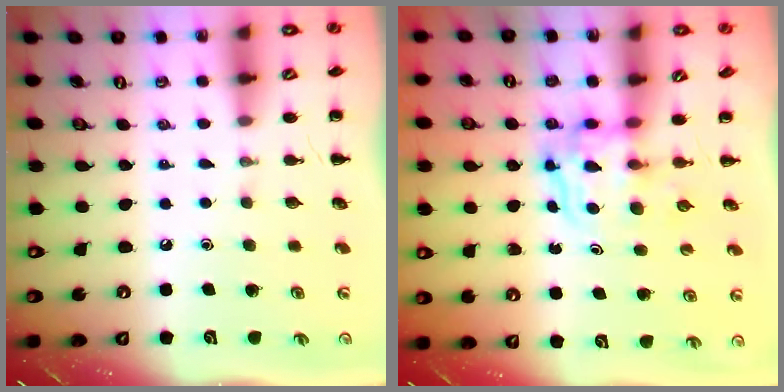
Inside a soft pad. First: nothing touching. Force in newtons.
{"total": 3.4, "press": 3.4, "slide": 0.2}